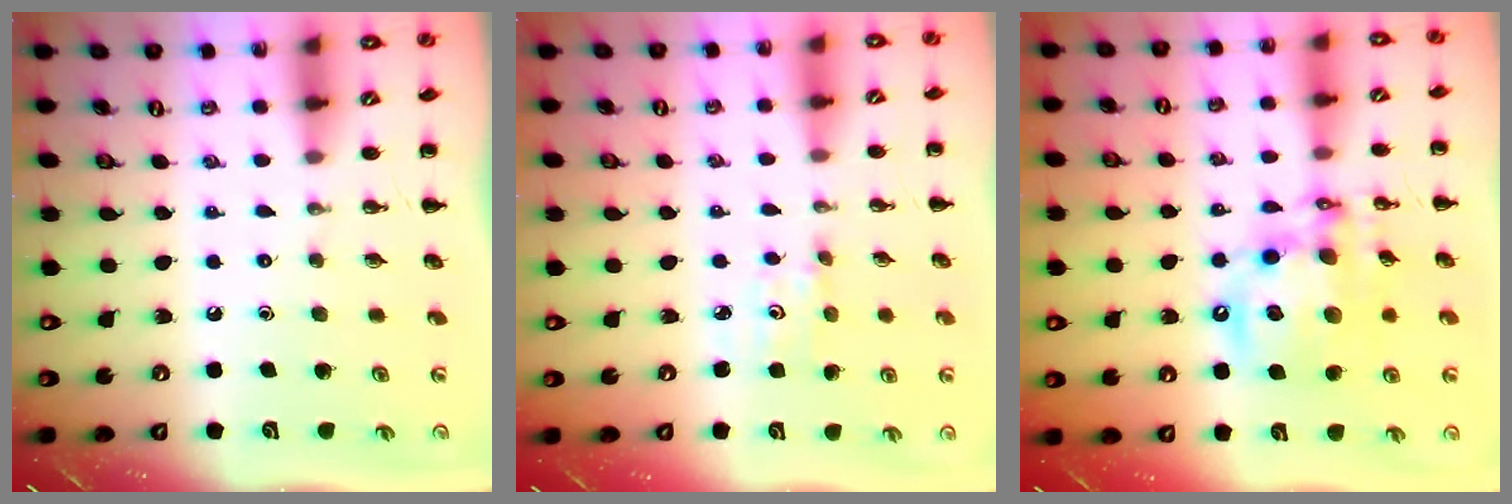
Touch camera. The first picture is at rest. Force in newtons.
{"total": 2.8, "press": 2.7, "slide": 0.8}
{"total": 16.3, "press": 16.0, "slide": 3.4}